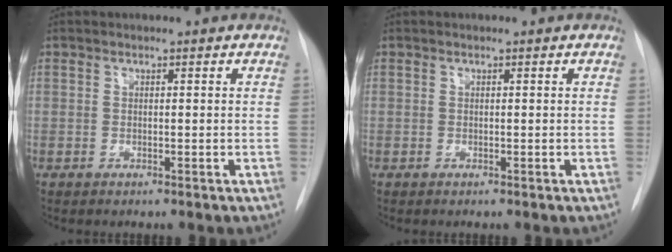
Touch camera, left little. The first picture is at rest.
{"total": 0.0}